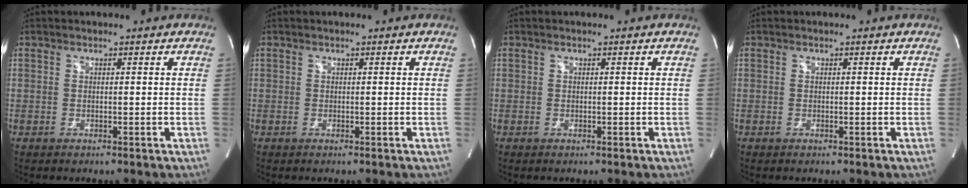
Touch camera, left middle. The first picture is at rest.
{"total": 0.0}
{"total": 0.0}
{"total": 0.0}